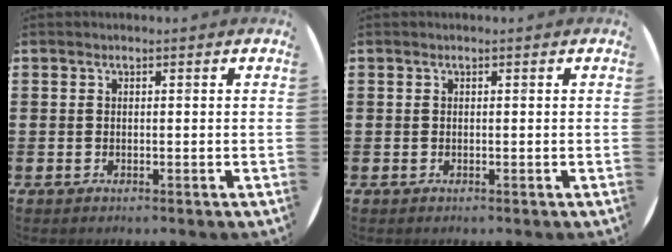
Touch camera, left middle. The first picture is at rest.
{"total": 0.0}